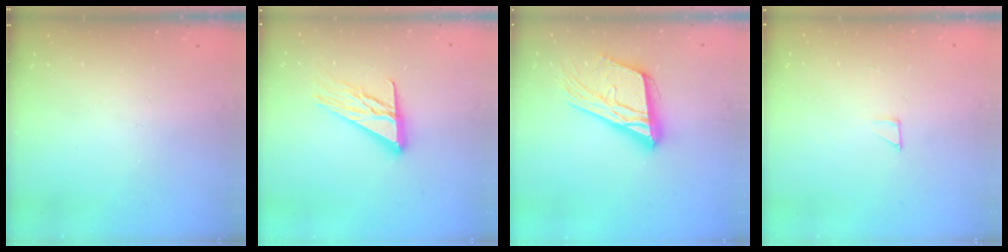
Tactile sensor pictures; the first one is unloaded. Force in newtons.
{"total": 13.8, "press": 13.8, "slide": 1.1}
{"total": 19.6, "press": 19.4, "slide": 2.8}
{"total": 2.1, "press": 2.1, "slide": 0.1}